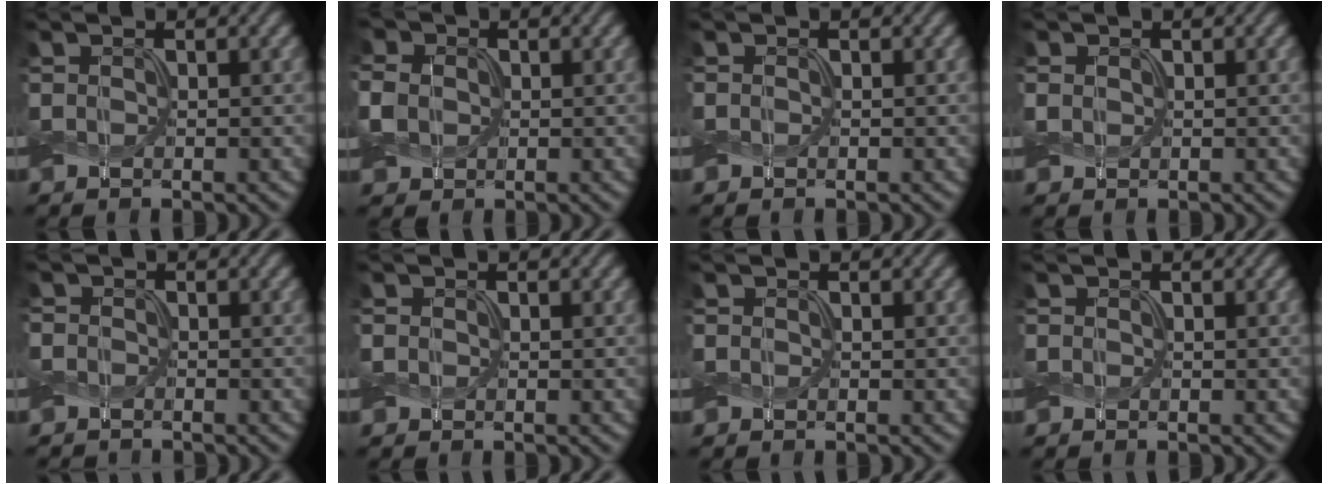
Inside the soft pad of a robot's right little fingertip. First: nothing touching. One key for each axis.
{"total": 3.8, "fx": 0.4, "fy": 3.2, "fz": 2.0, "tx": -0.068, "ty": 0.014, "tz": -0.003}
{"total": 0.0}
{"total": 0.6, "fx": 0.2, "fy": 0.5, "fz": 0.2, "tx": -0.006, "ty": 0.000, "tz": 0.006}
{"total": 0.9, "fx": -0.5, "fy": 0.8, "fz": -0.3, "tx": 0.013, "ty": 0.000, "tz": -0.014}
{"total": 0.0}
{"total": 0.0}
{"total": 0.0}